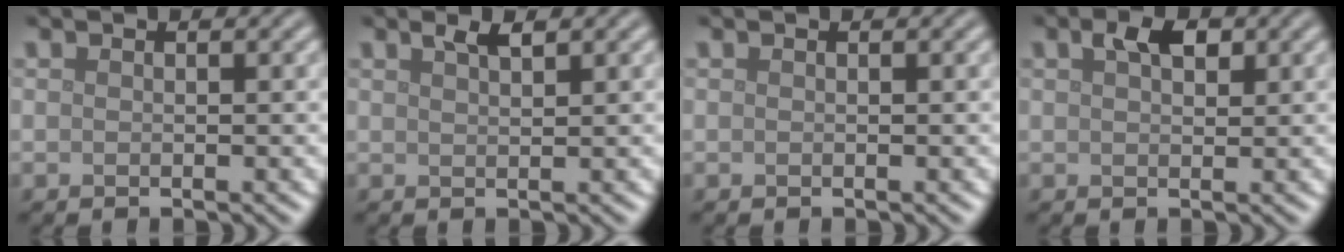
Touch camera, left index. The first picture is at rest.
{"total": 1.4, "force": [1.0, 0.3, 0.9], "torque": [-0.016, 0.001, 0.018]}
{"total": 0.0}
{"total": 2.4, "force": [1.2, 1.3, 1.7], "torque": [-0.029, 0.004, 0.022]}